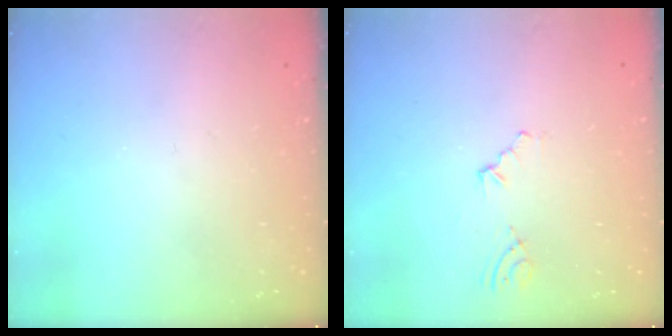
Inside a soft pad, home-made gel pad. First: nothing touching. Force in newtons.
{"total": 2.7, "press": 1.9, "slide": 2.0}